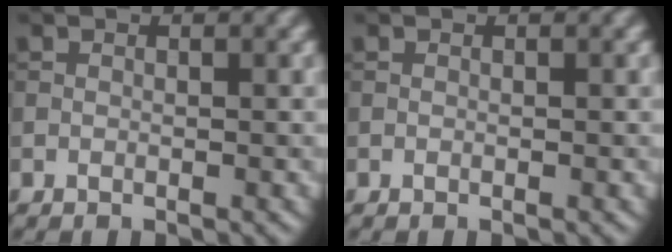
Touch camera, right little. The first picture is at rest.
{"total": 0.0}